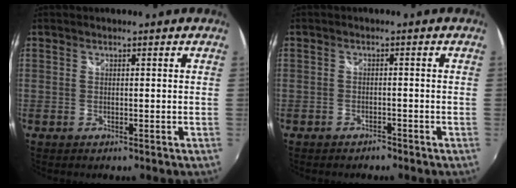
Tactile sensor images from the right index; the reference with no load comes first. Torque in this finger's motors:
{"motor_torque": [0.18, -0.15, 0.06, -0.01]}